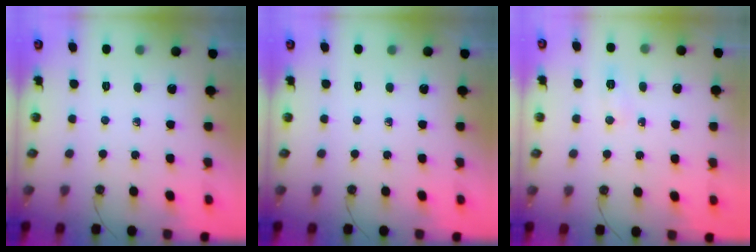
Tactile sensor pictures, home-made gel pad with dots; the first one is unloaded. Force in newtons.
{"total": 0.0}
{"total": 6.0, "press": 5.8, "slide": 1.5}